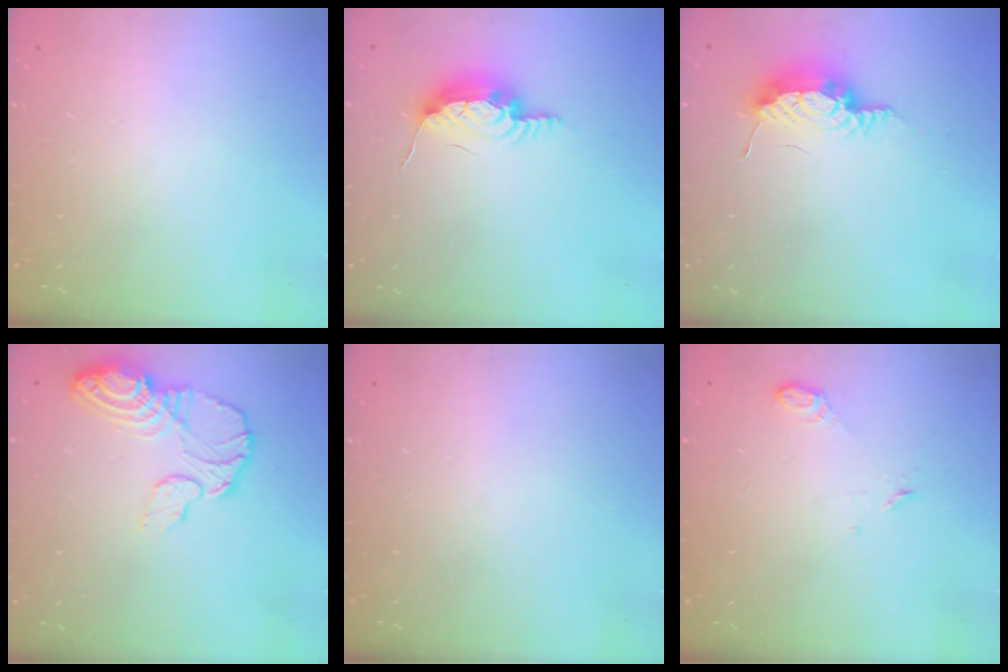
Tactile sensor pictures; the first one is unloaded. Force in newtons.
{"total": 10.3, "press": 10.1, "slide": 1.8}
{"total": 8.4, "press": 8.1, "slide": 2.3}
{"total": 12.0, "press": 11.9, "slide": 1.1}
{"total": 0.0}
{"total": 5.0, "press": 4.9, "slide": 0.8}